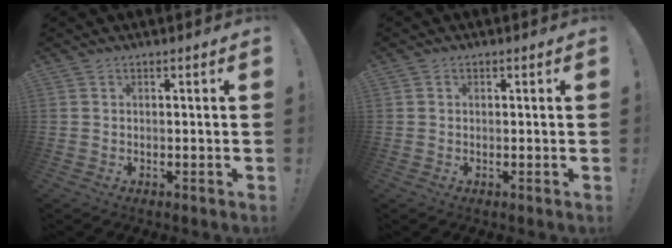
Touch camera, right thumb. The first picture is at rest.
{"total": 0.6, "force": [0.2, 0.6, 0.0], "torque": [0.008, -0.002, 0.002]}